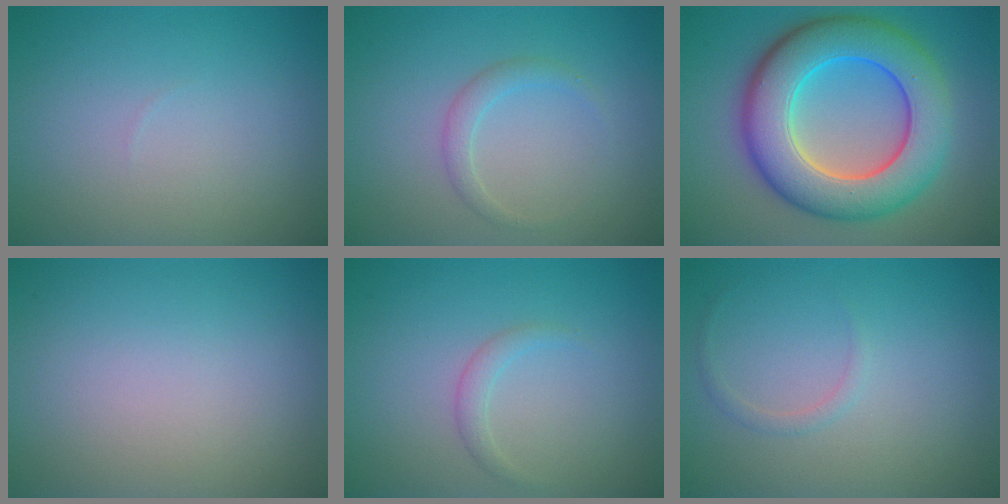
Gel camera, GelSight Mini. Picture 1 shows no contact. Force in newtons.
{"total": 1.5, "press": 1.5, "slide": 0.1}
{"total": 10.9, "press": 10.9, "slide": 0.1}
{"total": 0.0}
{"total": 1.1, "press": 1.1, "slide": 0.1}
{"total": 0.8, "press": 0.8, "slide": 0.1}